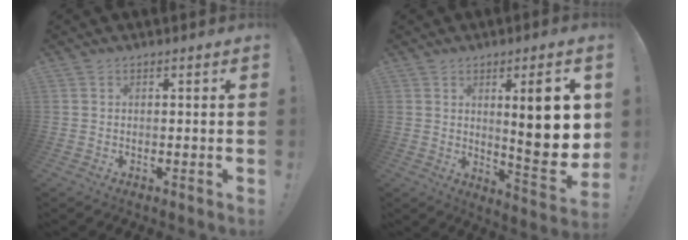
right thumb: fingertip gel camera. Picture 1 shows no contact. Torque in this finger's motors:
{"motor_torque": [1.55, 2.78, 0.30, 0.19, 0.08]}